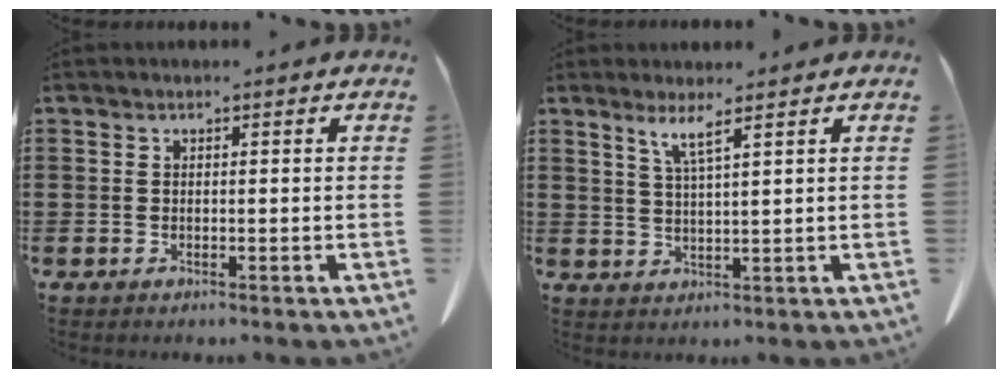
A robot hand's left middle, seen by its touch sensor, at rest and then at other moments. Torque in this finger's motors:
{"motor_torque": [-0.65, 0.88, -0.04, -0.01]}